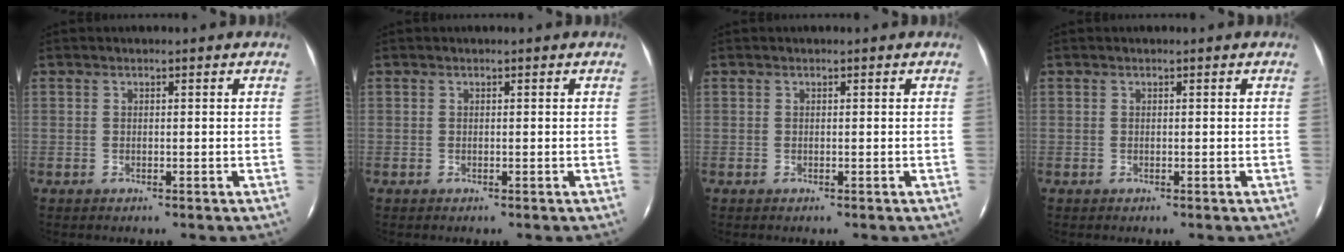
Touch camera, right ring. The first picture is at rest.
{"total": 0.0}
{"total": 0.0}
{"total": 0.0}